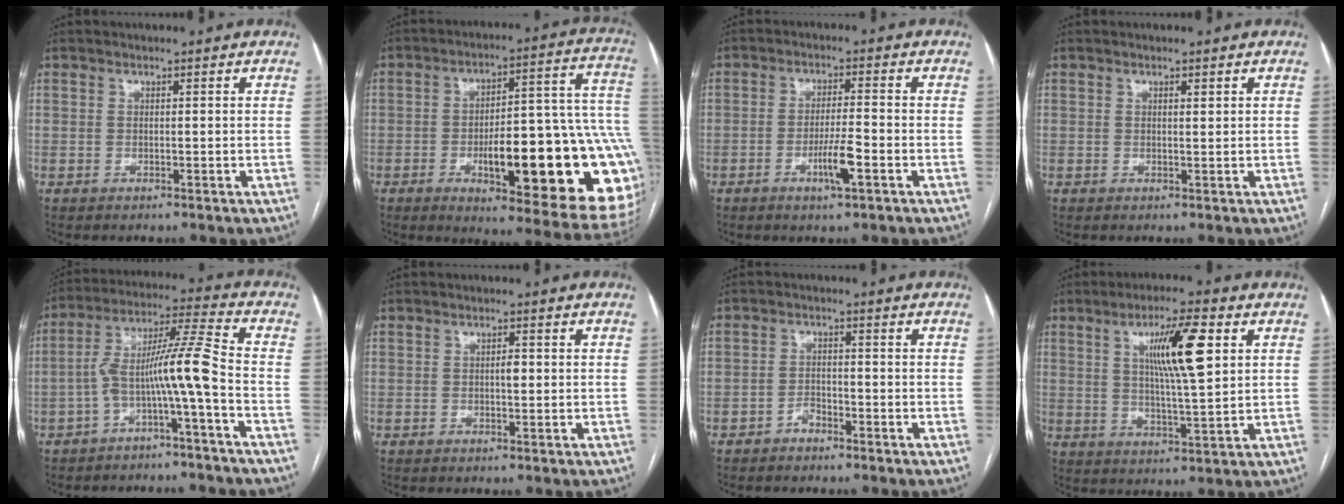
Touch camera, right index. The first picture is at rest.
{"total": 27.5, "force": [-6.2, 5.5, 26.2], "torque": [-0.262, 0.010, -0.077]}
{"total": 5.3, "force": [-2.3, 0.3, 4.8], "torque": [-0.088, -0.006, -0.042]}
{"total": 0.7, "force": [0.4, 0.1, 0.5], "torque": [-0.011, -0.001, 0.007]}
{"total": 9.7, "force": [-3.4, -0.8, 9.1], "torque": [-0.160, 0.035, -0.060]}
{"total": 1.3, "force": [0.0, 0.4, 1.2], "torque": [-0.021, 0.002, 0.001]}
{"total": 1.9, "force": [-1.5, 0.9, 0.7], "torque": [-0.008, 0.005, -0.026]}
{"total": 10.6, "force": [3.5, 0.9, 10.0], "torque": [-0.171, 0.004, 0.060]}